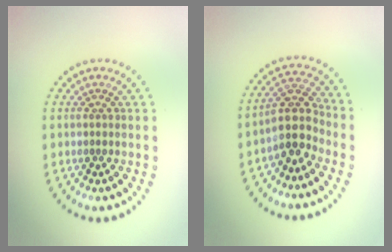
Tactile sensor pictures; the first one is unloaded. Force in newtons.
{"total": 3.8, "press": 3.1, "slide": 2.2}